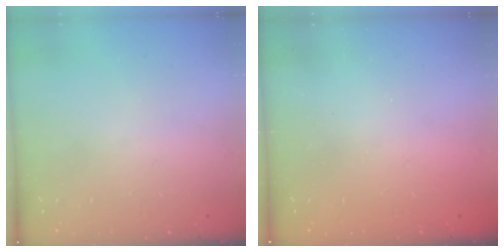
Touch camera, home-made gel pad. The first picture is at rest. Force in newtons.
{"total": 2.4, "press": 2.3, "slide": 0.8}